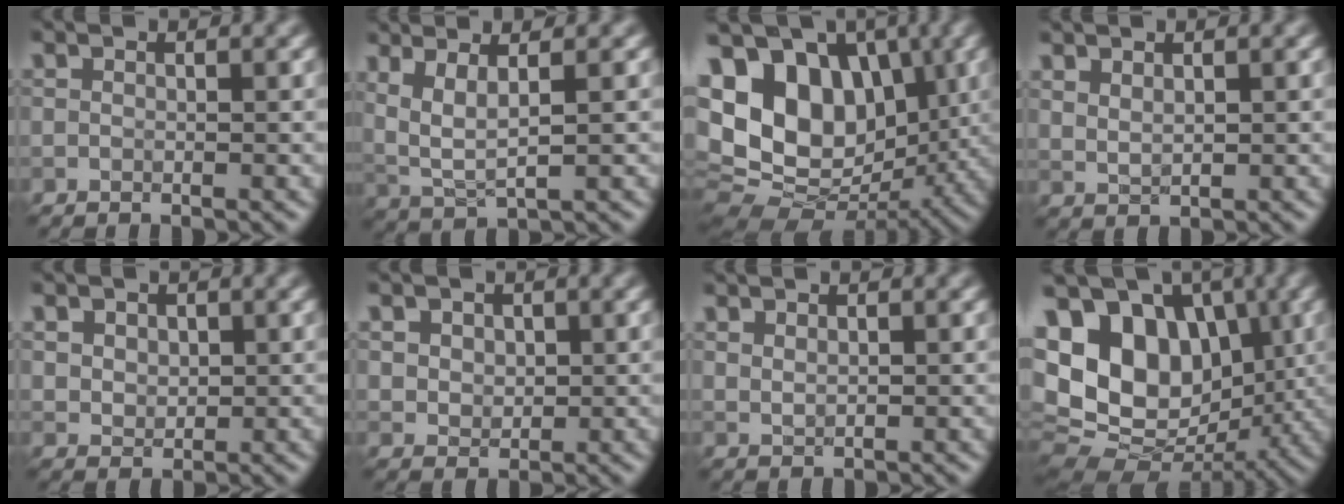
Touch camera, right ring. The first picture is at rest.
{"total": 3.6, "force": [1.4, 0.9, 3.1], "torque": [-0.068, -0.004, 0.034]}
{"total": 14.3, "force": [3.8, 9.7, 9.8], "torque": [-0.187, 0.015, 0.065]}
{"total": 1.4, "force": [1.0, 0.6, 0.7], "torque": [-0.018, -0.002, 0.025]}
{"total": 2.8, "force": [1.3, 2.1, 1.3], "torque": [-0.037, 0.003, 0.030]}
{"total": 3.2, "force": [1.4, 2.5, 1.5], "torque": [-0.040, 0.002, 0.029]}
{"total": 1.1, "force": [0.8, 0.5, 0.6], "torque": [-0.015, -0.002, 0.019]}
{"total": 14.0, "force": [3.1, 9.8, 9.5], "torque": [-0.175, 0.013, 0.053]}